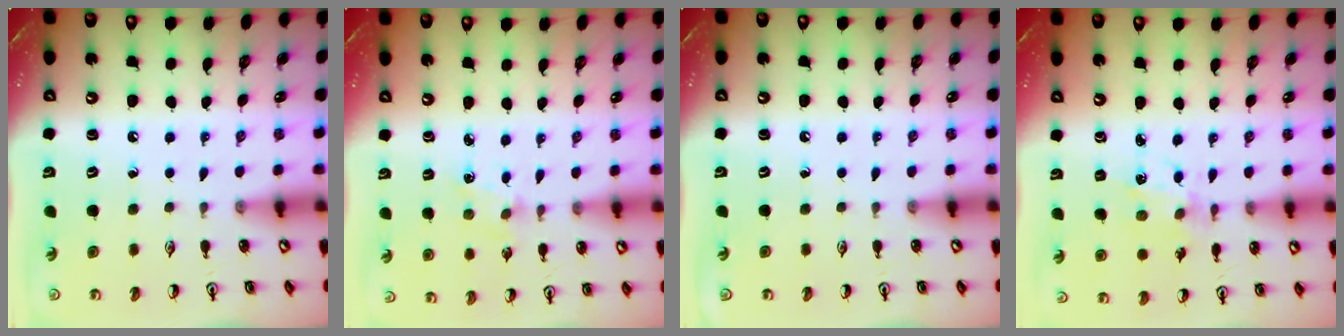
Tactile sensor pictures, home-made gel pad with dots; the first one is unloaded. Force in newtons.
{"total": 1.7, "press": 1.7, "slide": 0.3}
{"total": 0.0}
{"total": 3.0, "press": 2.9, "slide": 0.8}